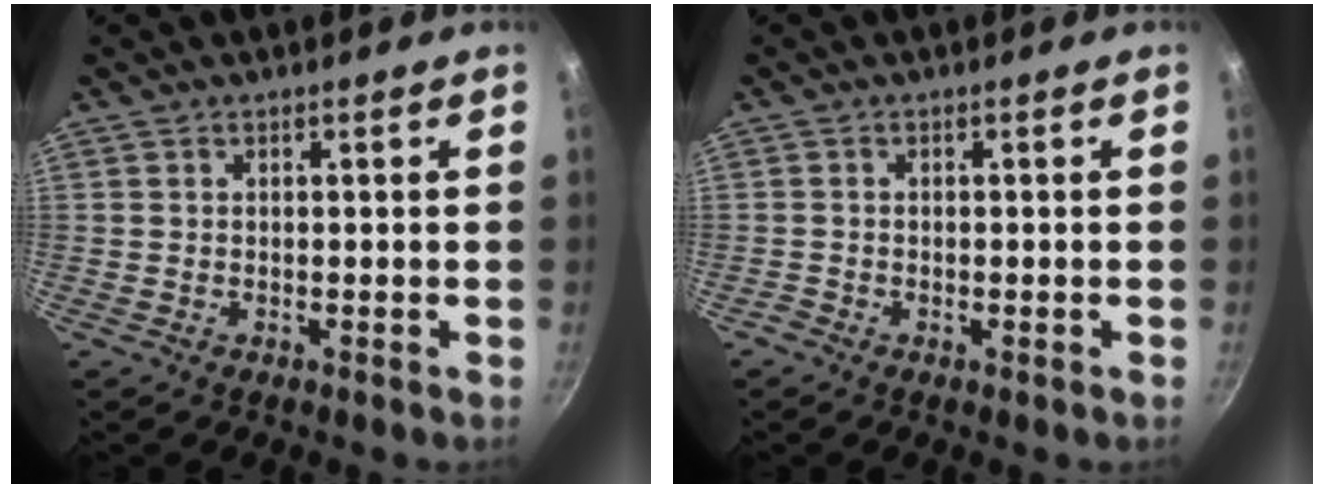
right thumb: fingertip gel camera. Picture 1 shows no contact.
{"total": 0.9, "force": [-0.6, 0.4, 0.5], "torque": [-0.014, 0.002, -0.012]}